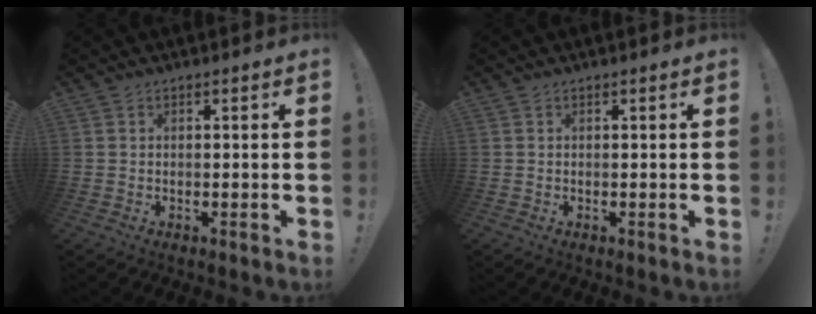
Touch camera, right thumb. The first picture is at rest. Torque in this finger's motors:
{"motor_torque": [0.00, 0.00, 0.00, 0.00, 0.00]}